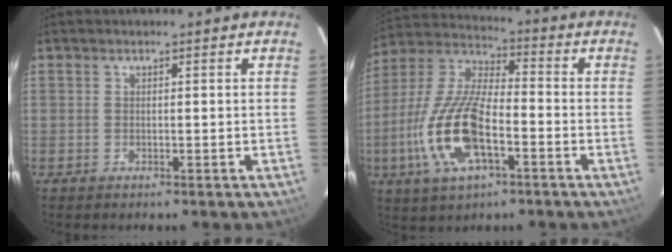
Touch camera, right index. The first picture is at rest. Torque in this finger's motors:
{"motor_torque": [1.94, -0.20, 1.05, 0.21]}